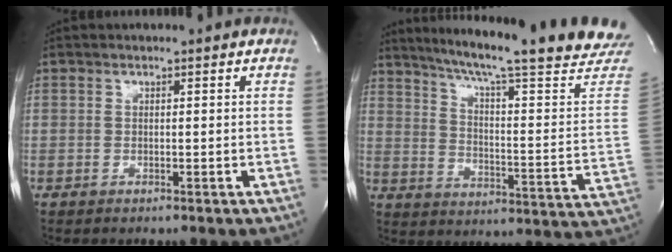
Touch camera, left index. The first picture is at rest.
{"total": 25.9, "force": [22.1, 0.5, 13.4], "torque": [-0.202, -0.065, 0.283]}